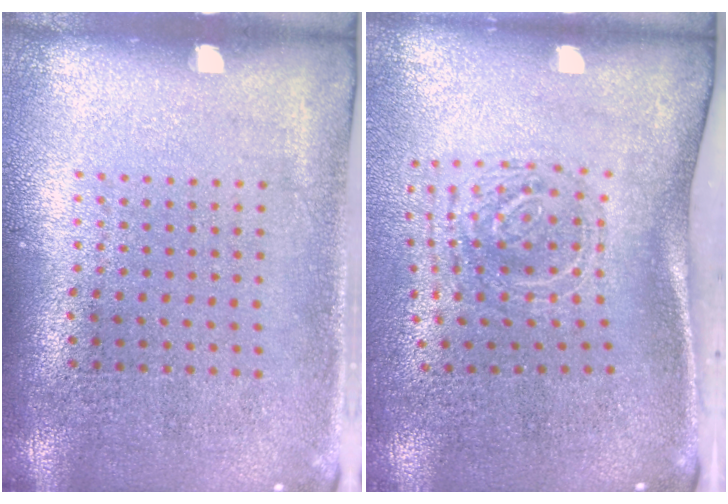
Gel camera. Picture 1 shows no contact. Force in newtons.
{"total": 1.9, "press": 1.3, "slide": 1.4}